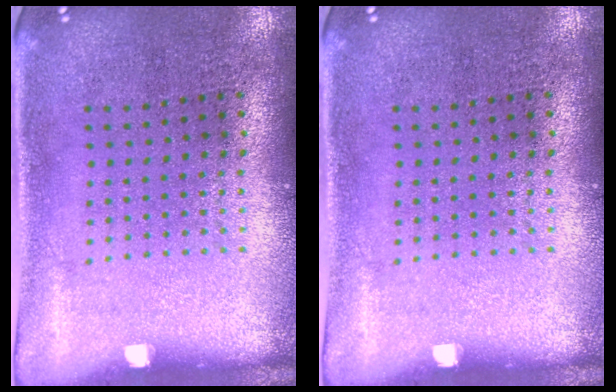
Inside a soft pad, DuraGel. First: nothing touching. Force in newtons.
{"total": 0.0}